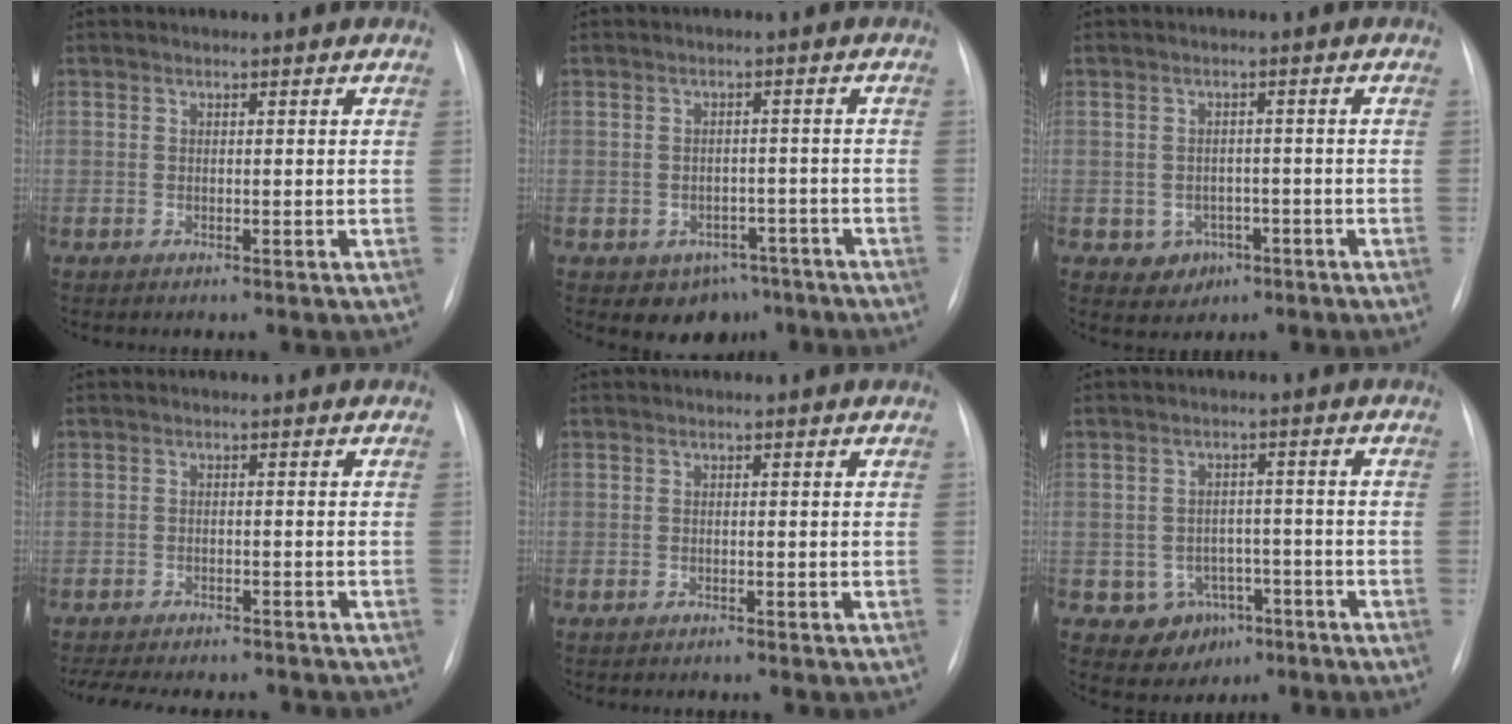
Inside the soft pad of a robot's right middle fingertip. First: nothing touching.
{"total": 5.5, "force": [-3.6, 3.8, 1.6], "torque": [-0.006, 0.013, -0.042]}
{"total": 3.7, "force": [-1.4, 3.2, 0.8], "torque": [-0.005, 0.010, -0.009]}
{"total": 13.4, "force": [-12.0, 3.4, 5.0], "torque": [-0.101, -0.005, -0.156]}
{"total": 0.6, "force": [-0.5, 0.0, 0.0], "torque": [-0.007, -0.003, -0.012]}
{"total": 5.9, "force": [-2.7, 5.1, 1.1], "torque": [-0.008, 0.015, -0.028]}